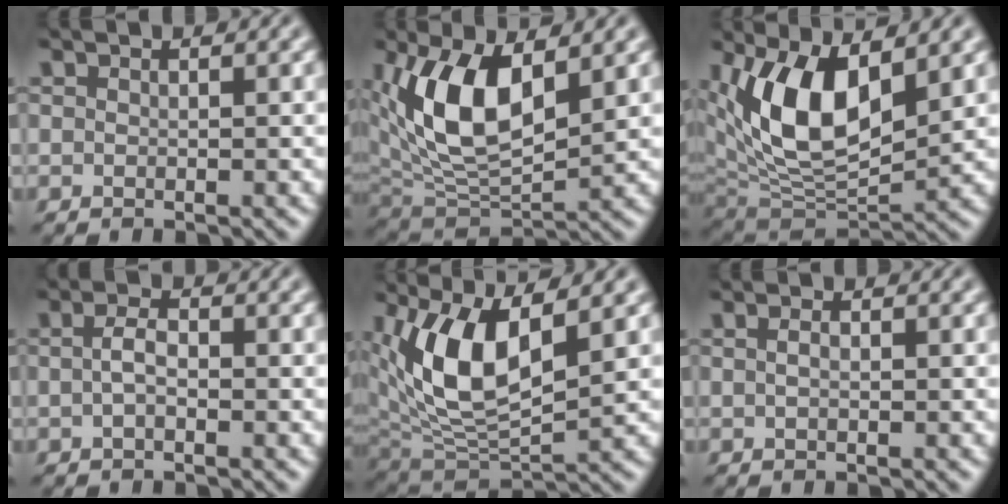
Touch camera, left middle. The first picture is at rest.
{"total": 8.6, "force": [2.6, 4.3, 7.0], "torque": [-0.144, -0.008, 0.048]}
{"total": 9.5, "force": [3.0, 4.8, 7.7], "torque": [-0.150, -0.018, 0.053]}
{"total": 1.7, "force": [-0.2, 0.8, 1.5], "torque": [-0.033, 0.005, -0.008]}
{"total": 8.4, "force": [2.6, 3.9, 7.0], "torque": [-0.150, -0.014, 0.050]}
{"total": 0.9, "force": [0.2, 0.5, 0.7], "torque": [-0.011, -0.006, 0.002]}